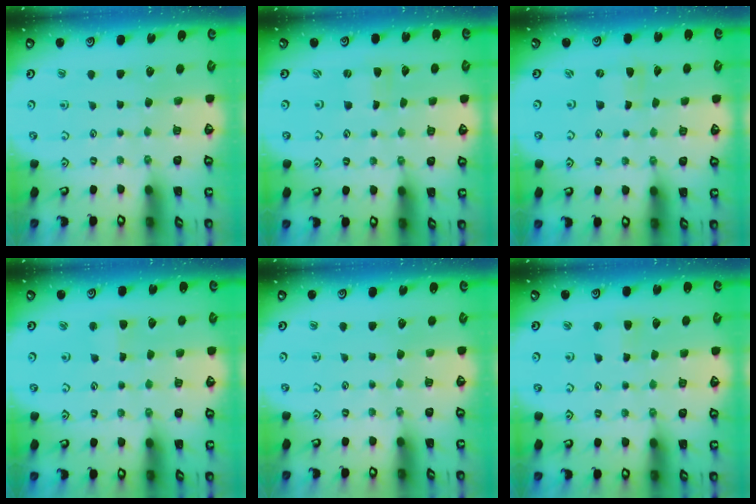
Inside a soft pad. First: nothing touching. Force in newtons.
{"total": 0.0}
{"total": 0.0}
{"total": 2.3, "press": 2.3, "slide": 0.2}
{"total": 0.0}
{"total": 2.7, "press": 2.7, "slide": 0.3}